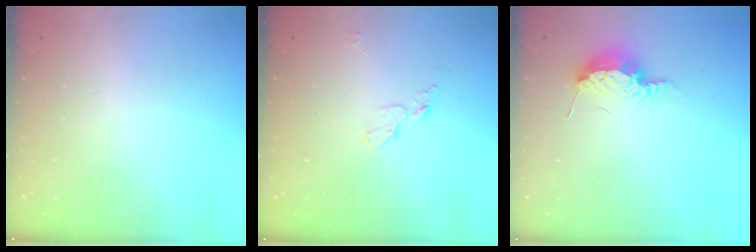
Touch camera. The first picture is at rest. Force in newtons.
{"total": 4.8, "press": 4.7, "slide": 0.4}
{"total": 8.6, "press": 8.1, "slide": 2.7}